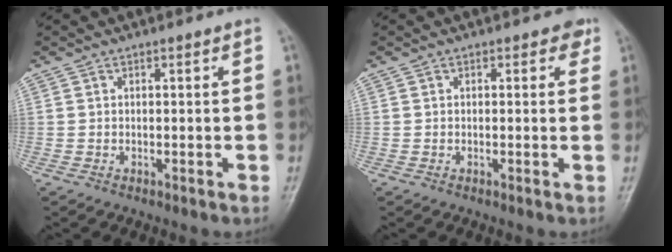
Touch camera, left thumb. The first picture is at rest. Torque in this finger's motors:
{"motor_torque": [1.73, 1.00, 0.26, -0.22, 0.02]}